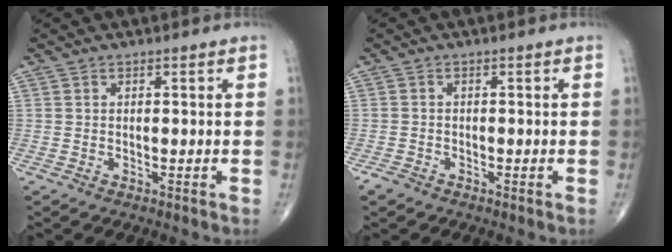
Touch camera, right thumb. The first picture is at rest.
{"total": 1.4, "force": [-1.1, 0.8, 0.4], "torque": [-0.011, -0.001, -0.022]}